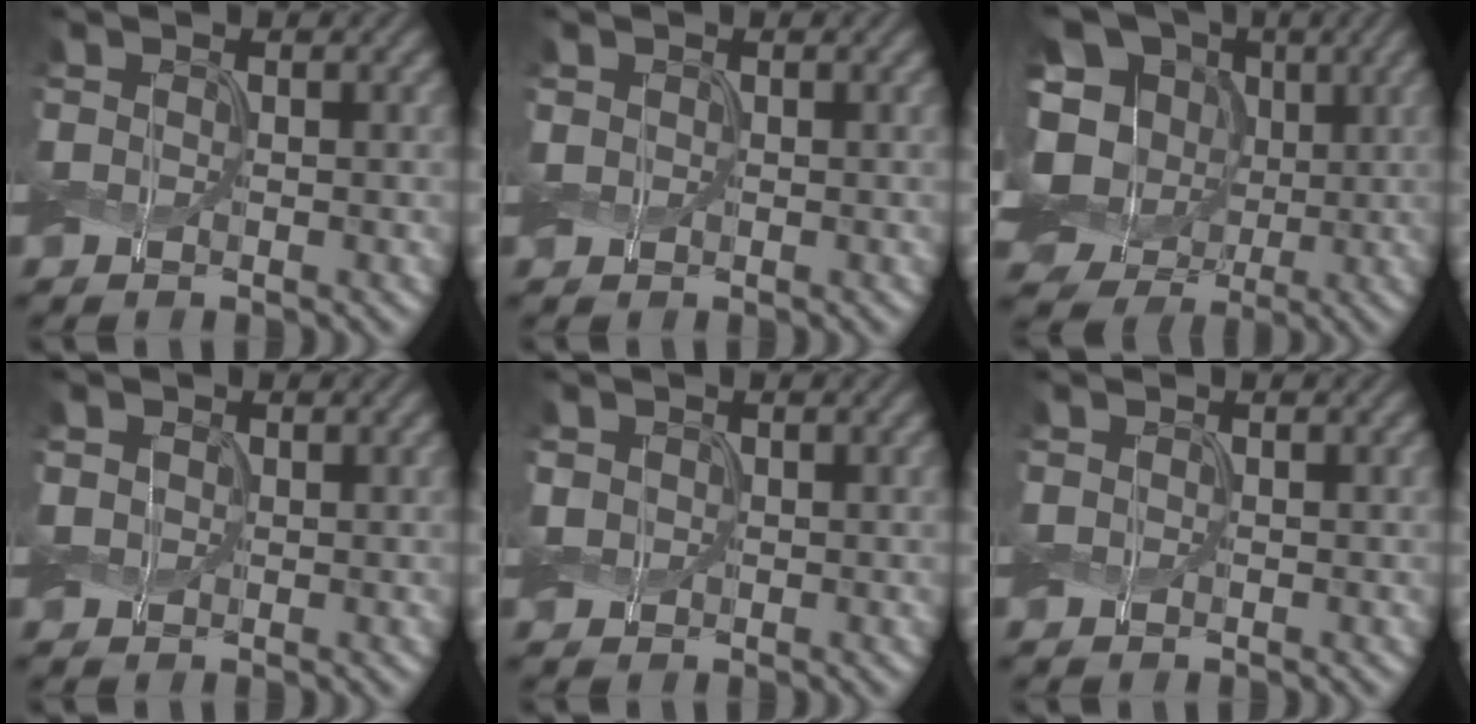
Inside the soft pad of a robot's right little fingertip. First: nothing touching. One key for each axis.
{"total": 0.5, "fx": 0.2, "fy": 0.5, "fz": 0.1, "tx": -0.005, "ty": 0.000, "tz": 0.003}
{"total": 17.6, "fx": -0.7, "fy": 15.4, "fz": 8.5, "tx": -0.217, "ty": 0.010, "tz": -0.022}
{"total": 1.2, "fx": 0.3, "fy": 1.0, "fz": 0.4, "tx": -0.014, "ty": 0.000, "tz": 0.002}
{"total": 1.0, "fx": 0.2, "fy": 0.9, "fz": 0.3, "tx": -0.011, "ty": 0.001, "tz": 0.001}
{"total": 0.0}